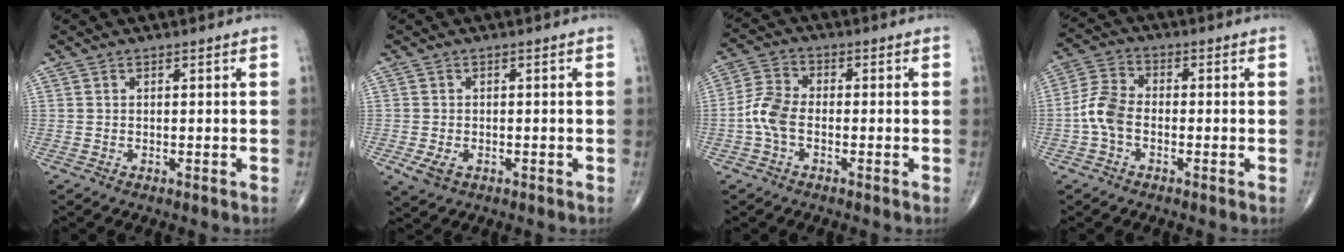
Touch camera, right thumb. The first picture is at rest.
{"total": 3.0, "force": [-1.1, 2.0, 2.0], "torque": [-0.036, -0.002, -0.013]}
{"total": 6.0, "force": [-1.6, 3.5, 4.6], "torque": [-0.103, 0.020, -0.041]}
{"total": 6.6, "force": [-1.7, 4.2, 4.8], "torque": [-0.100, 0.022, -0.045]}